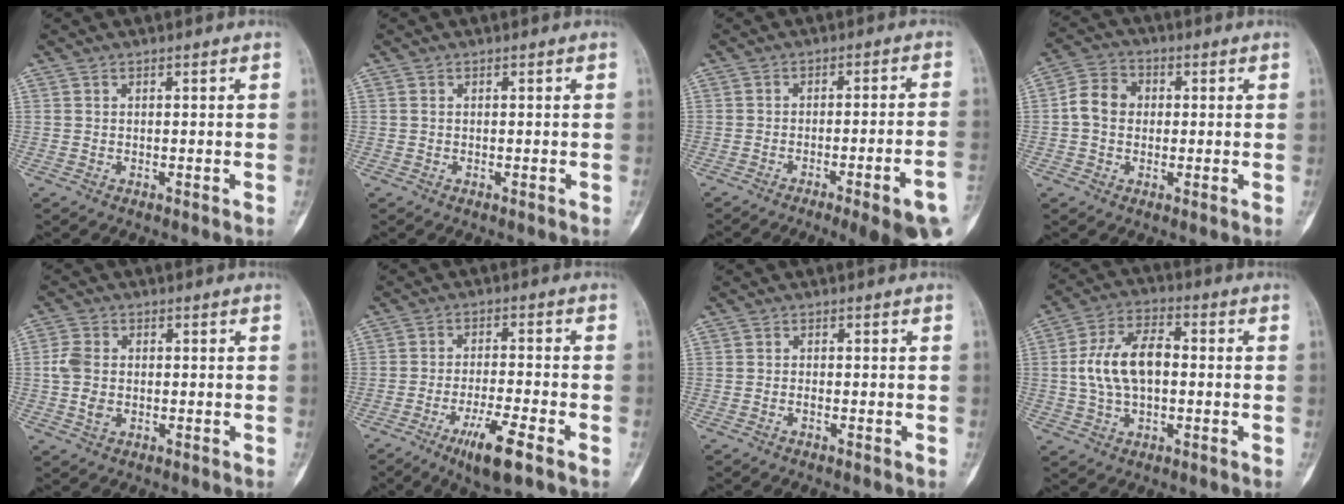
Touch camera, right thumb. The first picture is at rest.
{"total": 0.0}
{"total": 14.5, "force": [-7.8, 1.9, 12.1], "torque": [-0.117, 0.034, -0.103]}
{"total": 6.7, "force": [0.1, 5.6, 3.7], "torque": [-0.055, 0.018, -0.009]}
{"total": 5.0, "force": [-0.5, 3.5, 3.4], "torque": [-0.073, 0.006, -0.012]}
{"total": 8.6, "force": [-4.8, 1.3, 7.0], "torque": [-0.130, 0.010, -0.081]}
{"total": 0.6, "force": [-0.4, 0.2, 0.4], "torque": [-0.006, 0.002, -0.007]}
{"total": 11.7, "force": [0.2, 6.7, 9.6], "torque": [-0.177, 0.022, -0.002]}